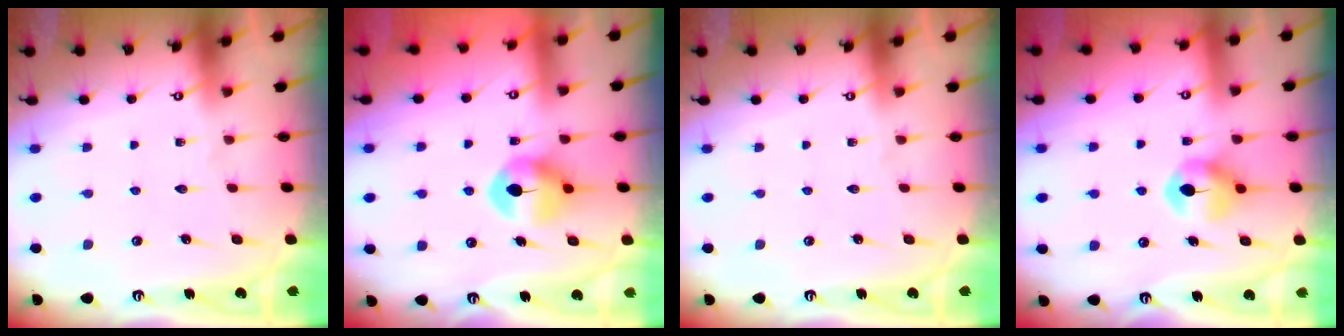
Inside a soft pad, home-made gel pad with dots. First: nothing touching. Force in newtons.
{"total": 8.1, "press": 8.0, "slide": 0.6}
{"total": 0.0}
{"total": 7.4, "press": 7.4, "slide": 0.4}